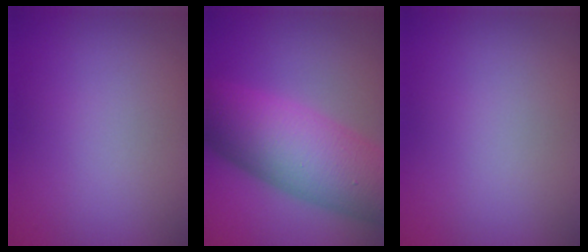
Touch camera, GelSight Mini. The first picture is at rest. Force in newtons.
{"total": 11.1, "press": 11.1, "slide": 0.5}
{"total": 0.0}